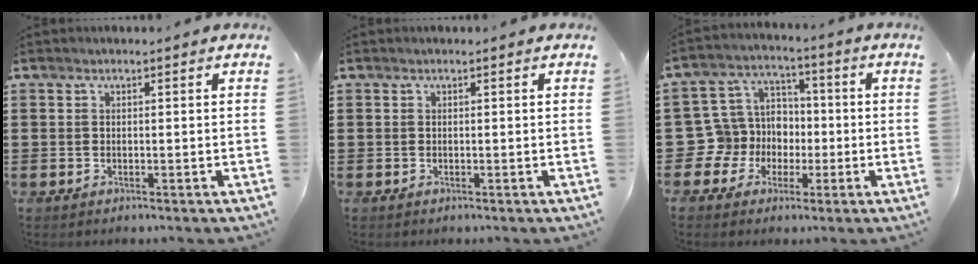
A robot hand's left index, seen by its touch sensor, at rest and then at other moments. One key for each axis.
{"total": 0.0}
{"total": 9.0, "fx": -0.9, "fy": 8.7, "fz": 2.3, "tx": -0.111, "ty": -0.005, "tz": -0.019}